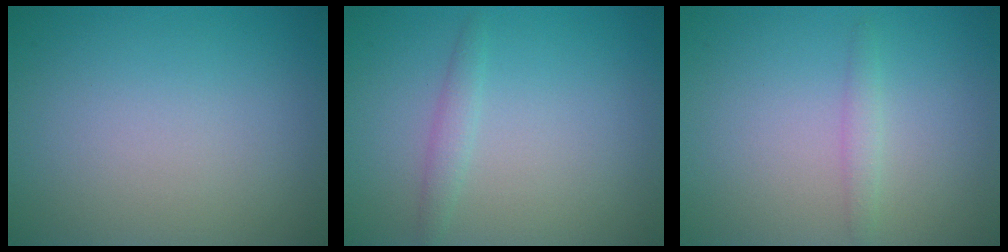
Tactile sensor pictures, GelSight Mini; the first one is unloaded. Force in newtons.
{"total": 1.2, "press": 1.2, "slide": 0.1}
{"total": 1.1, "press": 1.1, "slide": 0.0}